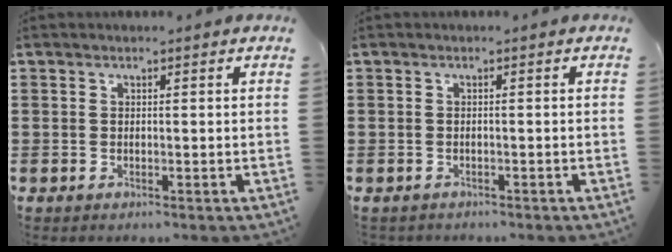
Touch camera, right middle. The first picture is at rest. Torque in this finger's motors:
{"motor_torque": [0.12, 0.09, -0.08, 0.01]}